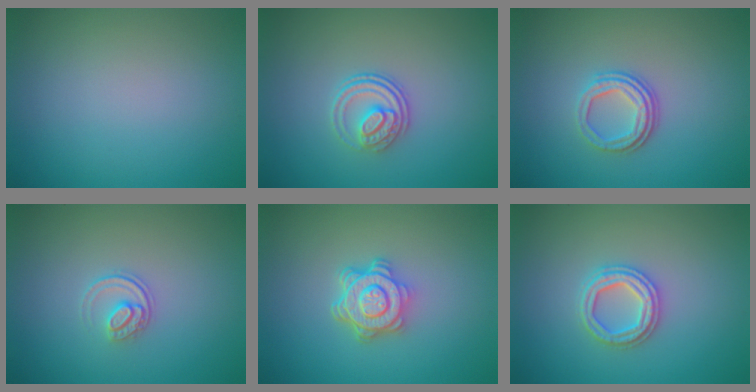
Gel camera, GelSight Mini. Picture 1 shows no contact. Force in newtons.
{"total": 2.5, "press": 2.0, "slide": 1.5}
{"total": 3.0, "press": 2.4, "slide": 1.9}
{"total": 1.5, "press": 1.1, "slide": 1.1}
{"total": 4.5, "press": 3.4, "slide": 3.0}
{"total": 2.7, "press": 2.6, "slide": 0.7}